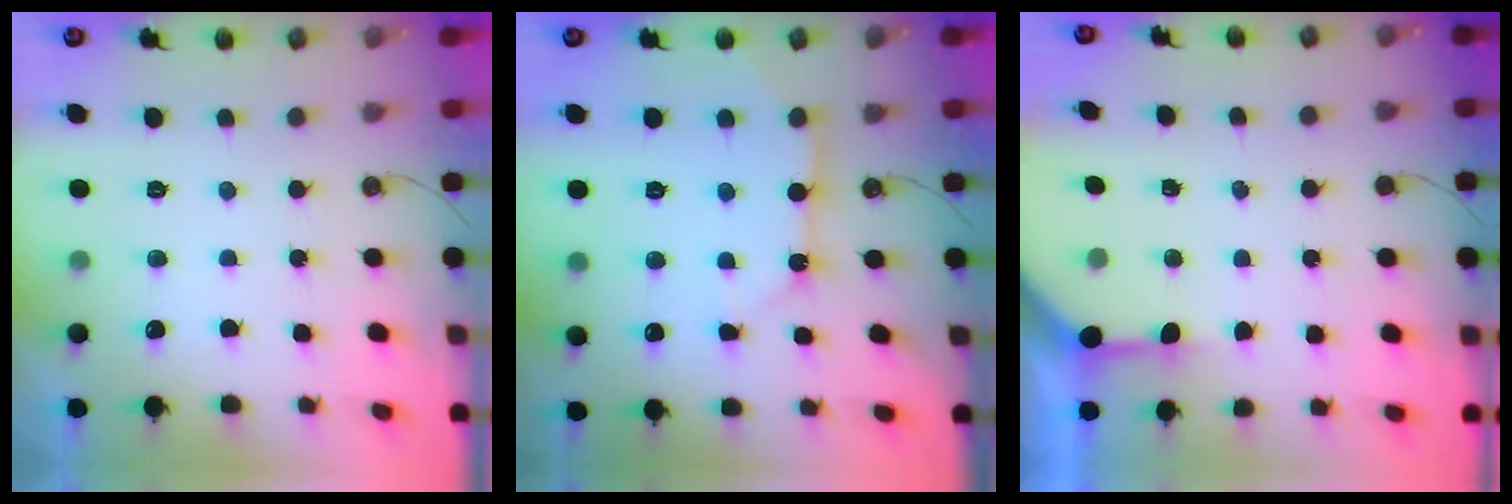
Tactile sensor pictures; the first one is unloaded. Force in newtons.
{"total": 7.6, "press": 7.6, "slide": 0.6}
{"total": 4.7, "press": 4.6, "slide": 0.5}